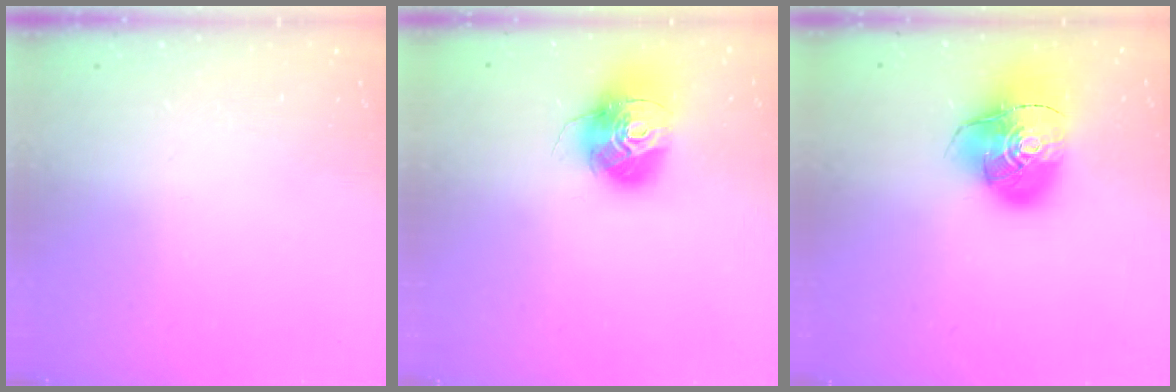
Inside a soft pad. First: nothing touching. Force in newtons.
{"total": 15.7, "press": 15.6, "slide": 1.6}
{"total": 15.6, "press": 15.4, "slide": 2.4}